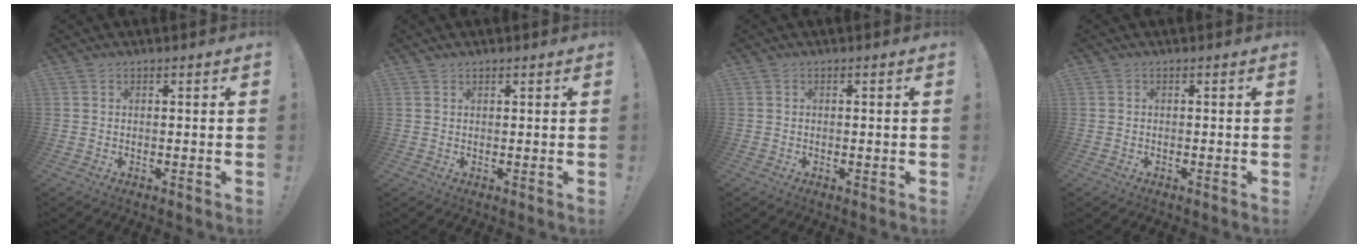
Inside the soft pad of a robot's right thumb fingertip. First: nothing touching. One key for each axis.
{"total": 0.7, "fx": 0.6, "fy": 0.3, "fz": 0.0, "tx": 0.005, "ty": -0.003, "tz": 0.012}
{"total": 0.6, "fx": -0.1, "fy": -0.2, "fz": 0.6, "tx": -0.008, "ty": -0.002, "tz": -0.003}
{"total": 0.0}